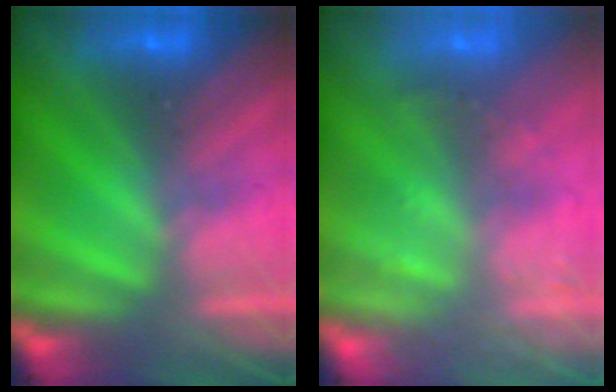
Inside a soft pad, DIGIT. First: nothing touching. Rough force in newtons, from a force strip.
{"total": 7.4}